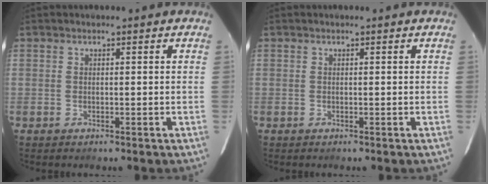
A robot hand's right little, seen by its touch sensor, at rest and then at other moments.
{"total": 0.0}